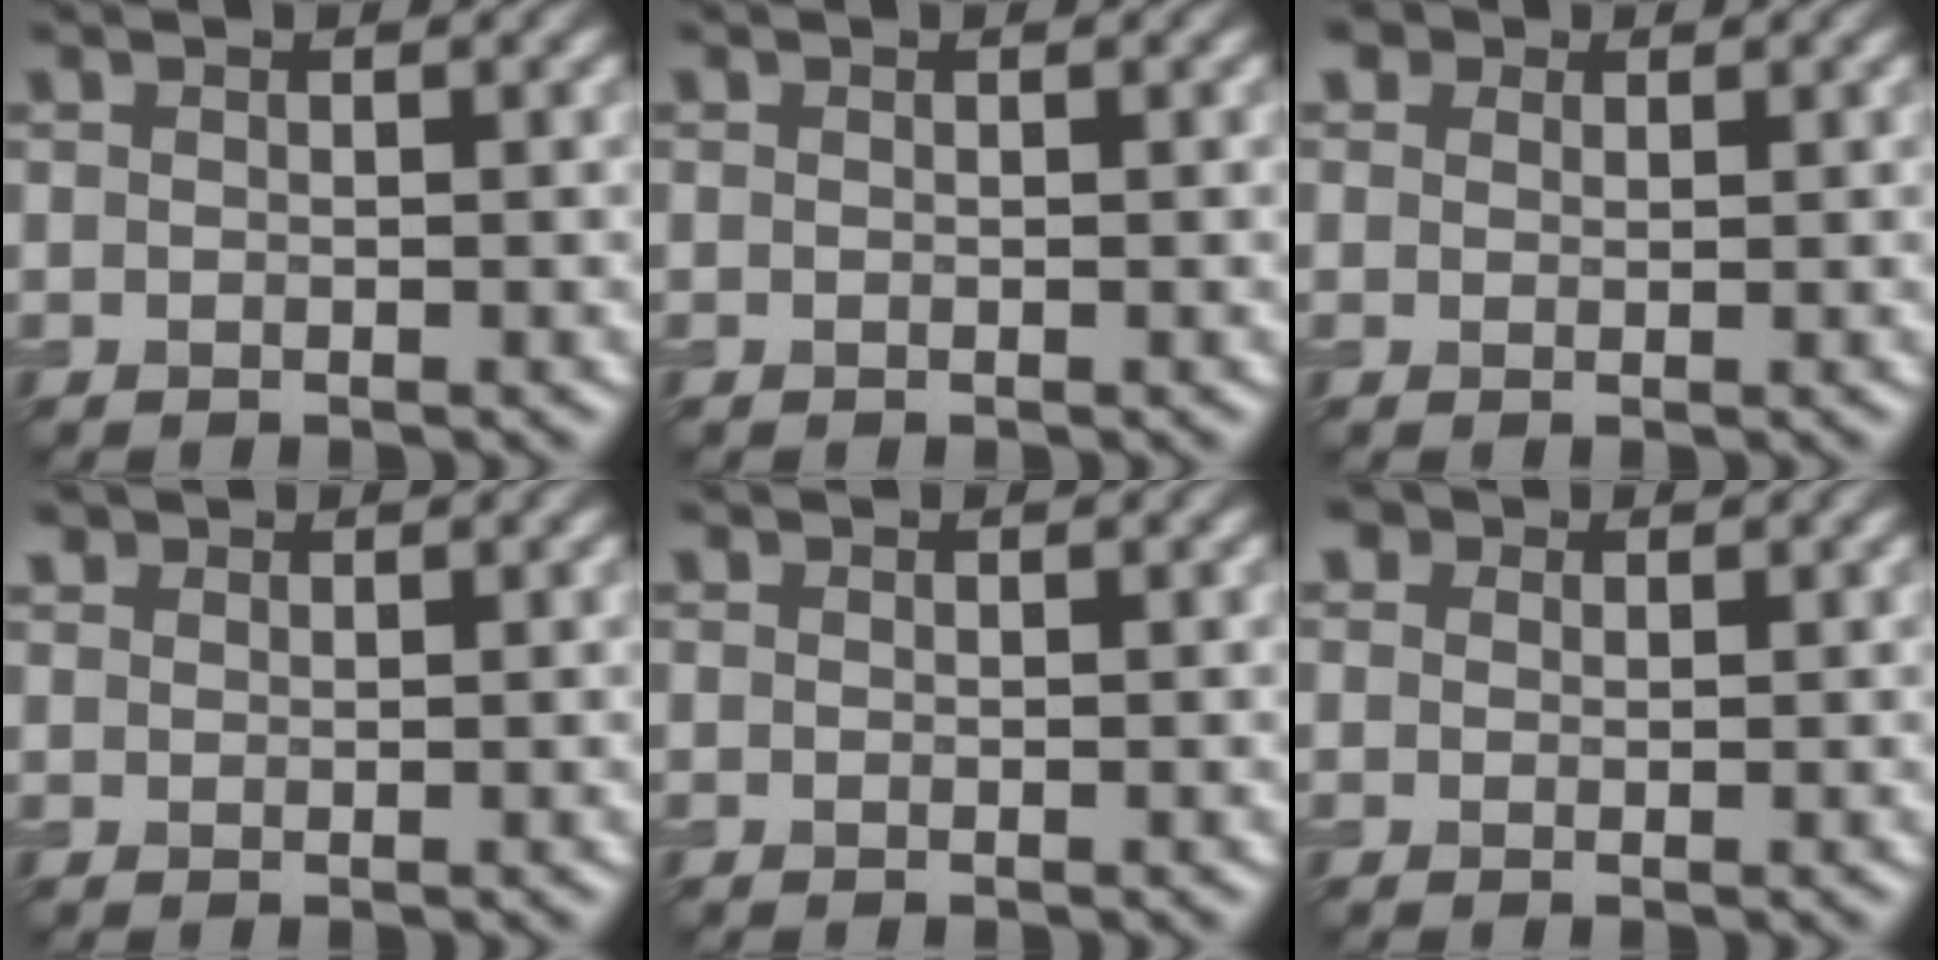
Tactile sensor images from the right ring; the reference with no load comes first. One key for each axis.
{"total": 0.0}
{"total": 2.8, "fx": 1.9, "fy": 1.8, "fz": 1.1, "tx": -0.027, "ty": 0.006, "tz": 0.011}
{"total": 1.0, "fx": 0.8, "fy": 0.5, "fz": 0.1, "tx": -0.001, "ty": 0.001, "tz": 0.016}
{"total": 0.0}
{"total": 2.4, "fx": 1.5, "fy": 1.7, "fz": 1.0, "tx": -0.018, "ty": 0.009, "tz": -0.002}